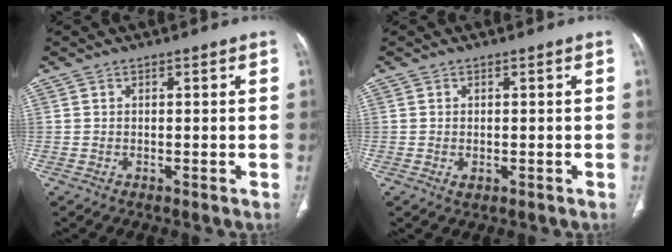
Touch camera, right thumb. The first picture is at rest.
{"total": 1.1, "force": [-0.4, 0.7, 0.8], "torque": [-0.014, 0.000, 0.000]}